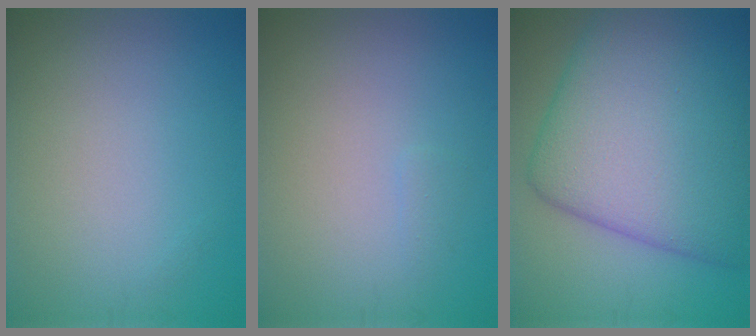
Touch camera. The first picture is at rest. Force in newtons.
{"total": 0.6, "press": 0.5, "slide": 0.1}
{"total": 14.7, "press": 14.7, "slide": 0.5}